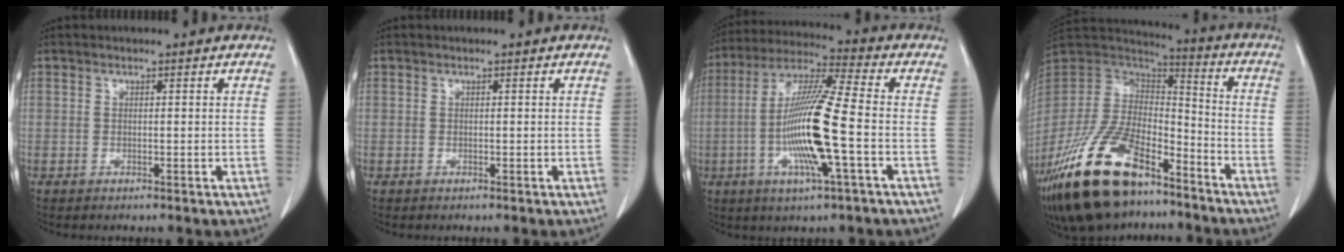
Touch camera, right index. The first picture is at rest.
{"total": 0.0}
{"total": 14.7, "force": [-3.1, 0.3, 14.4], "torque": [-0.286, -0.006, -0.066]}
{"total": 23.0, "force": [-15.4, 9.5, 14.1], "torque": [-0.311, -0.009, -0.279]}